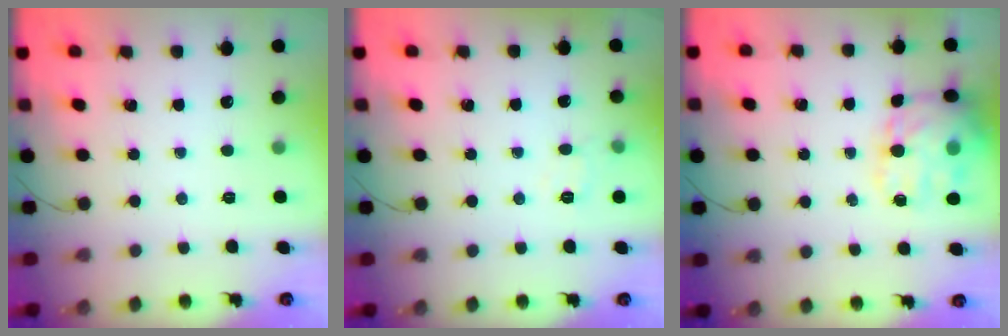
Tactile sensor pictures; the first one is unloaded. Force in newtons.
{"total": 6.4, "press": 6.2, "slide": 1.4}
{"total": 17.6, "press": 17.5, "slide": 2.4}